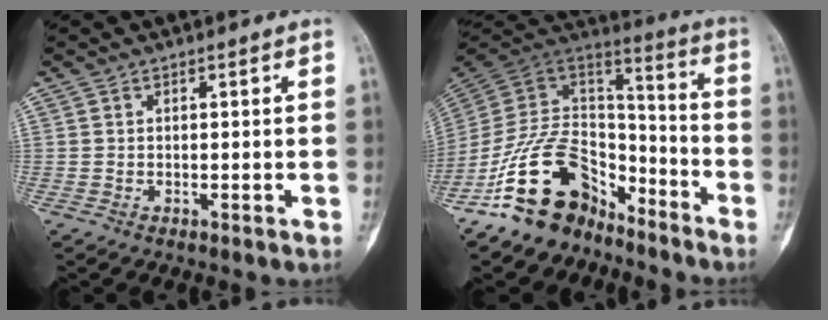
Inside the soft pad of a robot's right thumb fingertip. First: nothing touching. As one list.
[{"total": 18.3, "force": [-12.4, 10.4, 8.6], "torque": [-0.130, 0.112, -0.232]}]